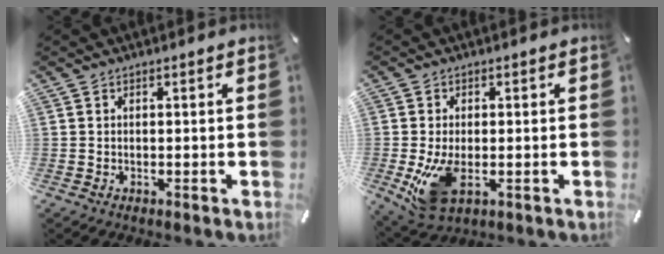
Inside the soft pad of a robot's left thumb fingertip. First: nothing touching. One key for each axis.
{"total": 8.4, "fx": -1.2, "fy": 4.7, "fz": 6.9, "tx": -0.142, "ty": -0.019, "tz": -0.020}